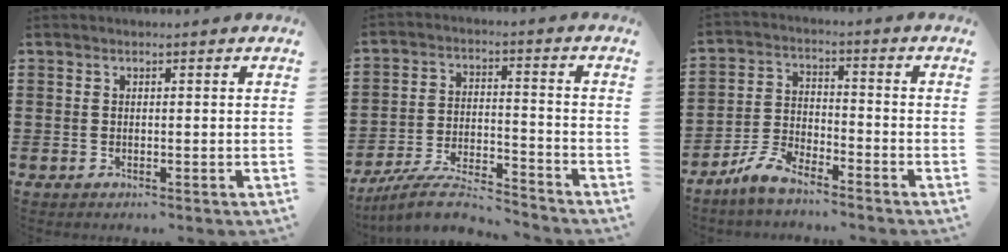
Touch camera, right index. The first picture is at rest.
{"total": 7.7, "force": [-7.1, 0.6, 2.9], "torque": [-0.065, 0.003, -0.140]}
{"total": 5.3, "force": [-4.6, 1.2, 2.3], "torque": [-0.069, 0.003, -0.096]}